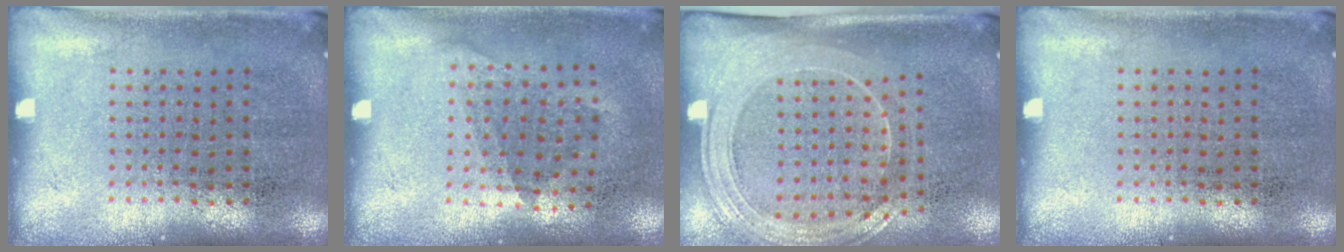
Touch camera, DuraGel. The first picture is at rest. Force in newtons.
{"total": 1.1, "press": 0.8, "slide": 0.7}
{"total": 2.2, "press": 1.8, "slide": 1.1}
{"total": 0.0}